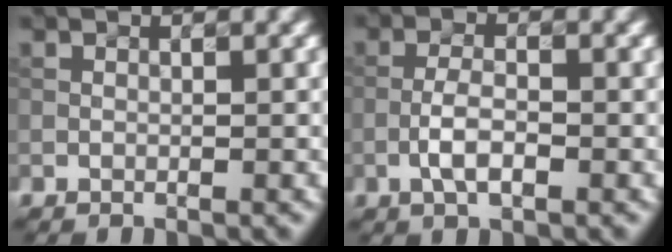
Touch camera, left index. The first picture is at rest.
{"total": 2.8, "force": [-1.1, 1.0, 2.4], "torque": [-0.048, 0.003, -0.027]}